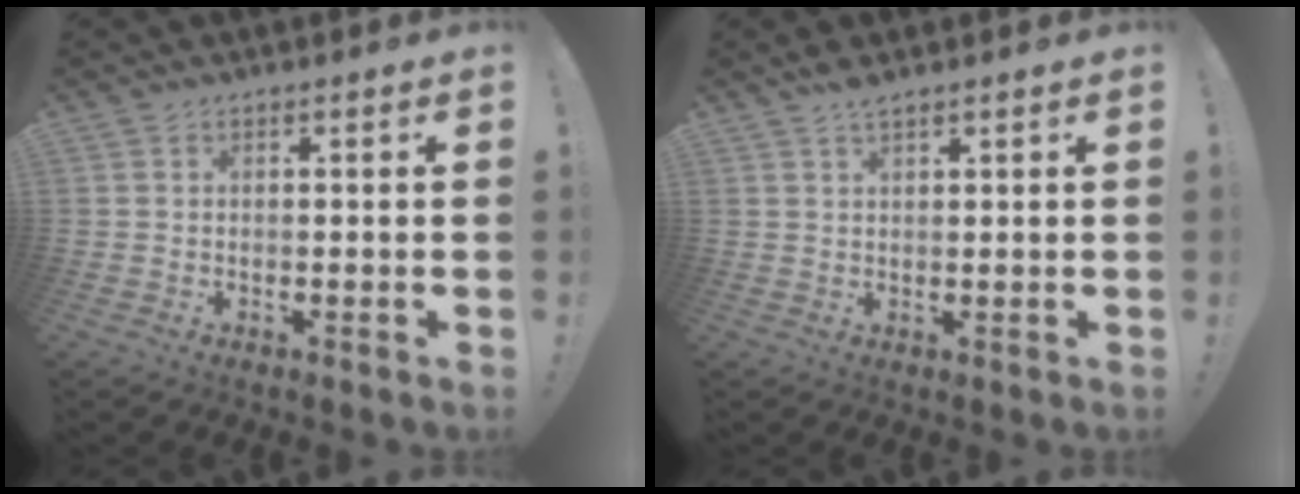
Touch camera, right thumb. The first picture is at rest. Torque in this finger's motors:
{"motor_torque": [-0.11, 0.08, 0.14, -0.16, 0.09]}